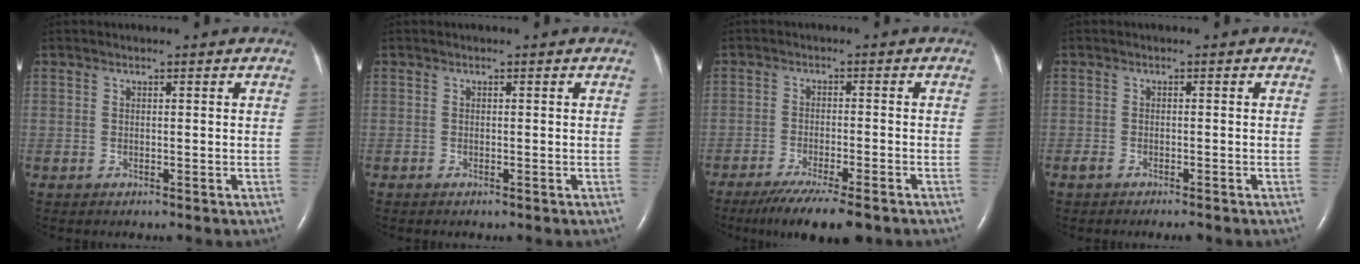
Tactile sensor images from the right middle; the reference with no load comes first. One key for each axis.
{"total": 0.0}
{"total": 10.1, "fx": -7.8, "fy": 1.2, "fz": 6.3, "tx": -0.098, "ty": -0.021, "tz": -0.120}
{"total": 2.3, "fx": -1.8, "fy": 0.7, "fz": 1.4, "tx": -0.026, "ty": -0.005, "tz": -0.025}